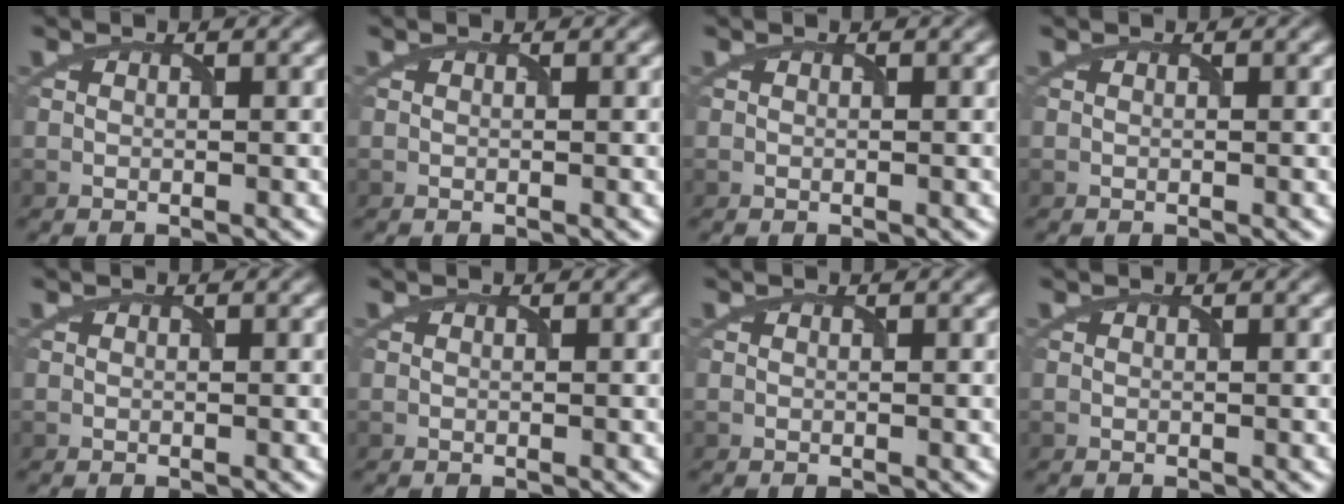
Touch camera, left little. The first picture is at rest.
{"total": 0.0}
{"total": 0.0}
{"total": 0.0}
{"total": 0.0}
{"total": 0.0}
{"total": 0.0}
{"total": 0.0}